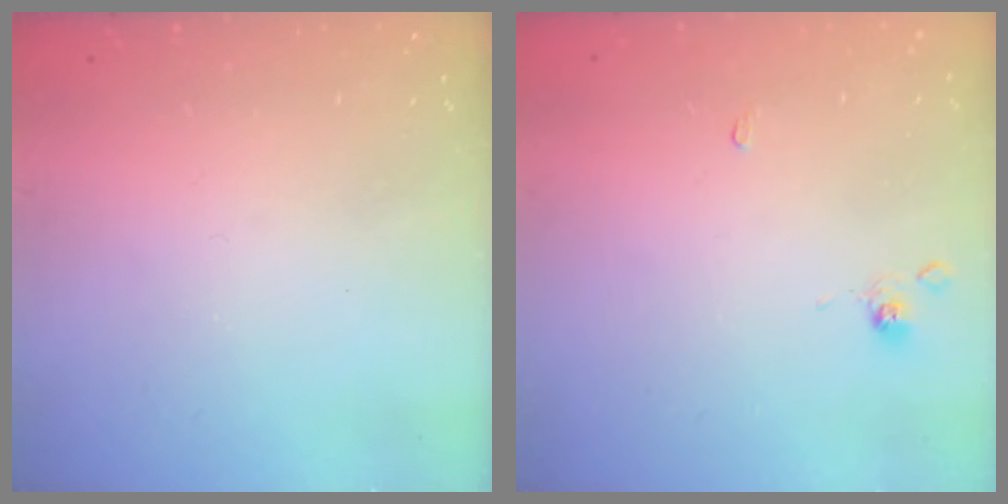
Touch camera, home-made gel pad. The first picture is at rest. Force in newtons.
{"total": 0.0}